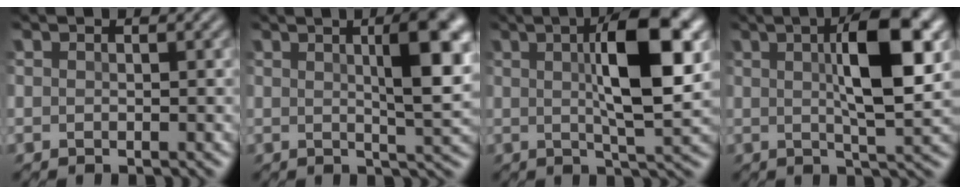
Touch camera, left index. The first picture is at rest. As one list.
[{"total": 5.8, "force": [1.7, 1.0, 5.5], "torque": [-0.081, 0.010, 0.028]}, {"total": 8.6, "force": [2.2, 1.8, 8.2], "torque": [-0.130, 0.014, 0.031]}, {"total": 7.8, "force": [2.0, 1.6, 7.3], "torque": [-0.119, 0.015, 0.031]}]